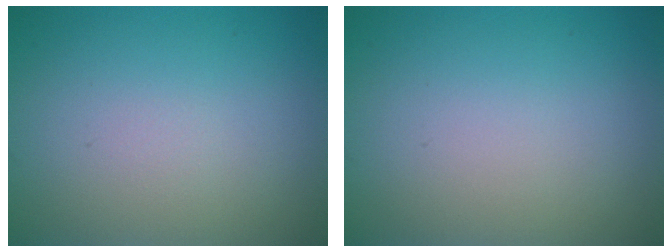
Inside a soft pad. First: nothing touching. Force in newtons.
{"total": 0.0}